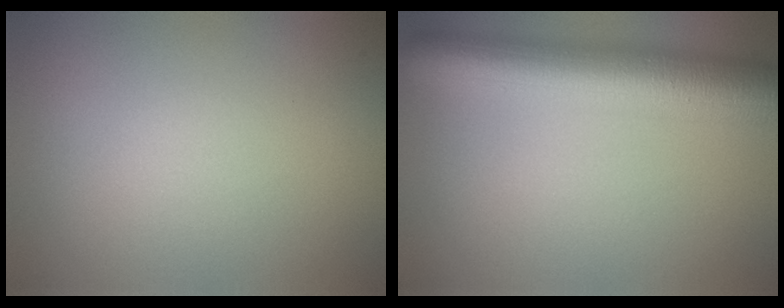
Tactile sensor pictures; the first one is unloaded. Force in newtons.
{"total": 9.1, "press": 9.1, "slide": 0.2}